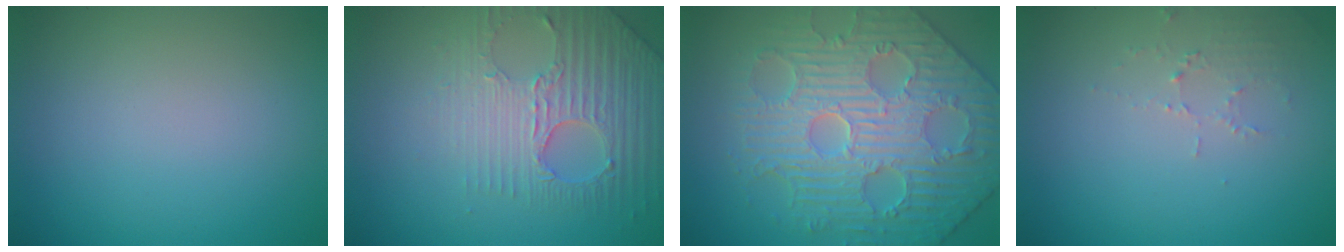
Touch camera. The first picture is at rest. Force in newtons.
{"total": 3.8, "press": 3.7, "slide": 1.0}
{"total": 7.2, "press": 6.0, "slide": 3.9}
{"total": 1.5, "press": 1.5, "slide": 0.2}